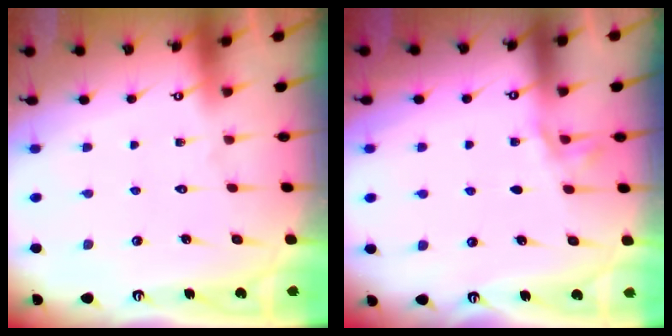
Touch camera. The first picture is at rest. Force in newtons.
{"total": 3.5, "press": 2.7, "slide": 2.2}